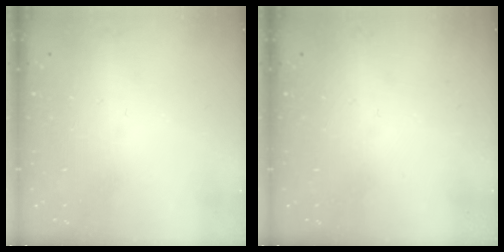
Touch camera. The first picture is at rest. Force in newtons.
{"total": 0.0}